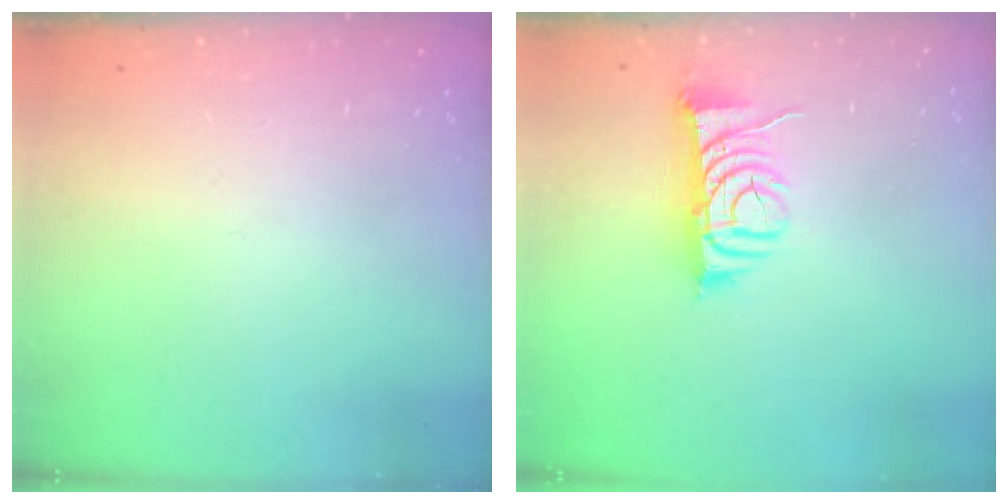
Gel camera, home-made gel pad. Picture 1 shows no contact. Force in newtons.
{"total": 7.8, "press": 7.8, "slide": 0.8}